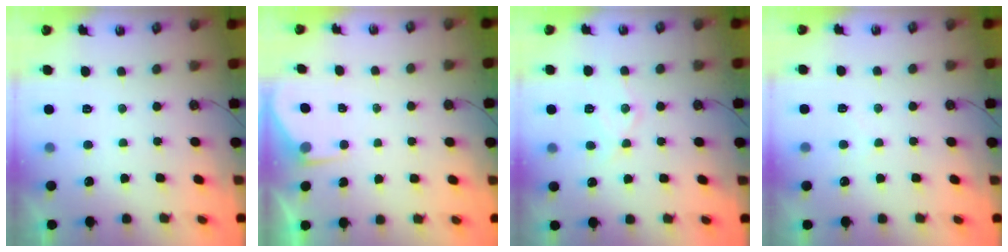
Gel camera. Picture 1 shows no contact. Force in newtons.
{"total": 3.1, "press": 3.1, "slide": 0.4}
{"total": 9.8, "press": 9.7, "slide": 0.8}
{"total": 2.9, "press": 2.9, "slide": 0.5}